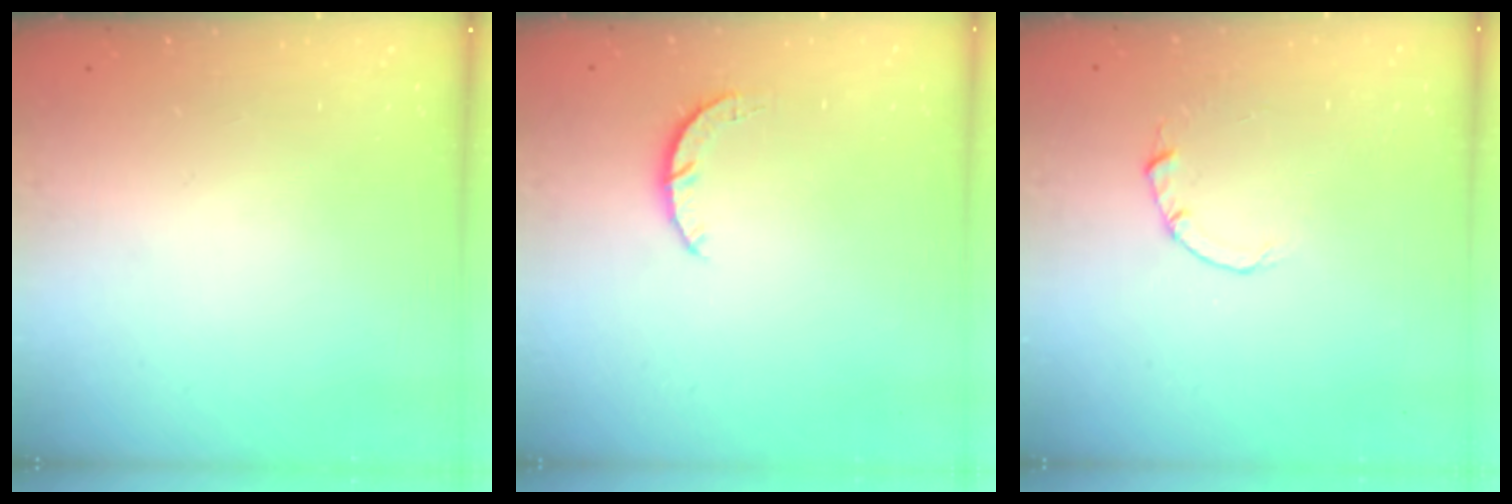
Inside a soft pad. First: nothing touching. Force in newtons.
{"total": 3.0, "press": 3.0, "slide": 0.4}
{"total": 2.0, "press": 2.0, "slide": 0.3}